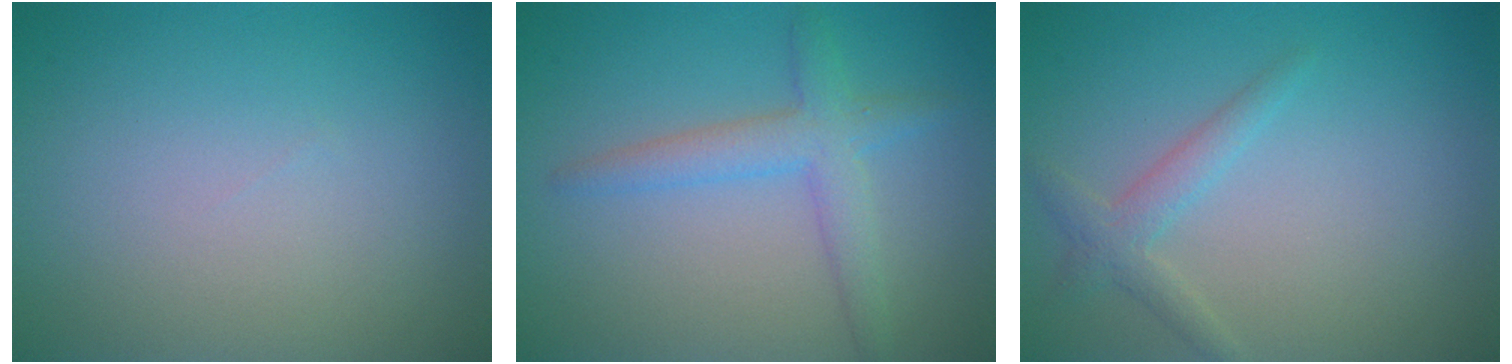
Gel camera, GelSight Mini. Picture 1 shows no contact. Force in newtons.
{"total": 2.6, "press": 2.6, "slide": 0.2}
{"total": 1.9, "press": 1.9, "slide": 0.1}